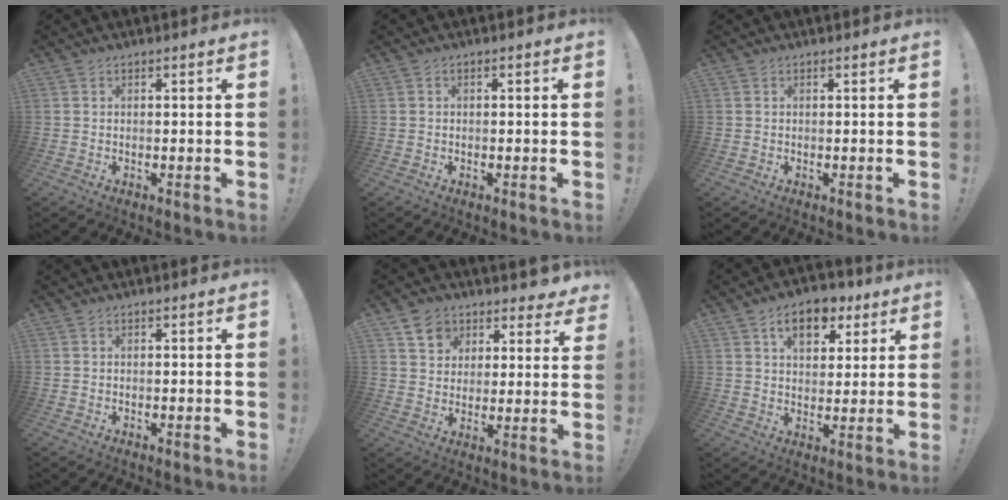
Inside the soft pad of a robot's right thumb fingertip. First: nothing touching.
{"total": 0.7, "force": [-0.6, -0.1, 0.4], "torque": [-0.008, 0.001, -0.010]}
{"total": 0.0}
{"total": 0.0}
{"total": 8.4, "force": [5.2, 6.1, 2.7], "torque": [-0.037, -0.035, 0.099]}
{"total": 10.9, "force": [5.6, 6.9, 6.4], "torque": [-0.090, -0.016, 0.101]}